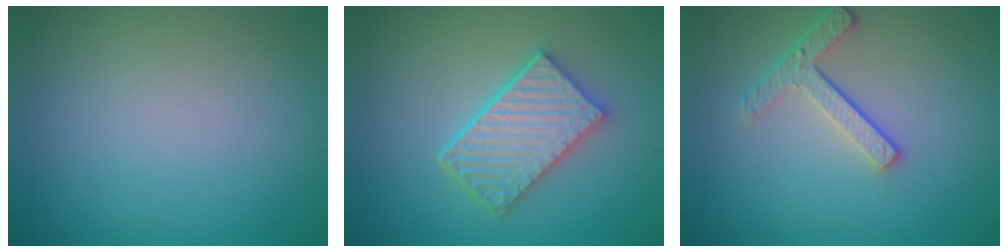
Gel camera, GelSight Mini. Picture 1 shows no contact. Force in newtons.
{"total": 5.1, "press": 4.2, "slide": 2.8}
{"total": 2.9, "press": 2.4, "slide": 1.6}